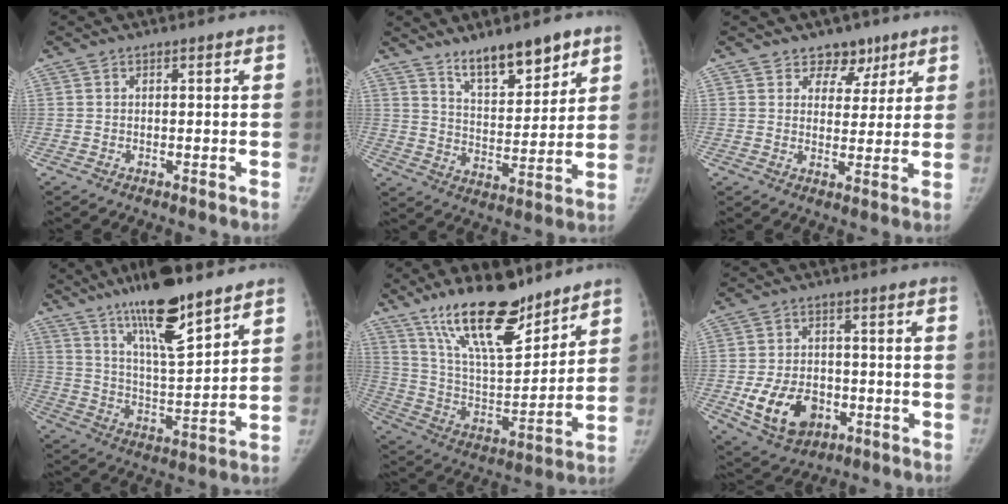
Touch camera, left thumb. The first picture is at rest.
{"total": 11.9, "force": [8.6, 4.1, 7.2], "torque": [-0.087, -0.059, 0.150]}
{"total": 5.7, "force": [3.8, 4.0, 1.1], "torque": [0.023, -0.019, 0.056]}
{"total": 16.2, "force": [11.1, 3.3, 11.3], "torque": [-0.179, -0.063, 0.199]}
{"total": 20.4, "force": [14.6, 6.9, 12.4], "torque": [-0.175, -0.081, 0.263]}
{"total": 12.2, "force": [-3.8, 8.8, 7.6], "torque": [-0.112, 0.012, -0.051]}